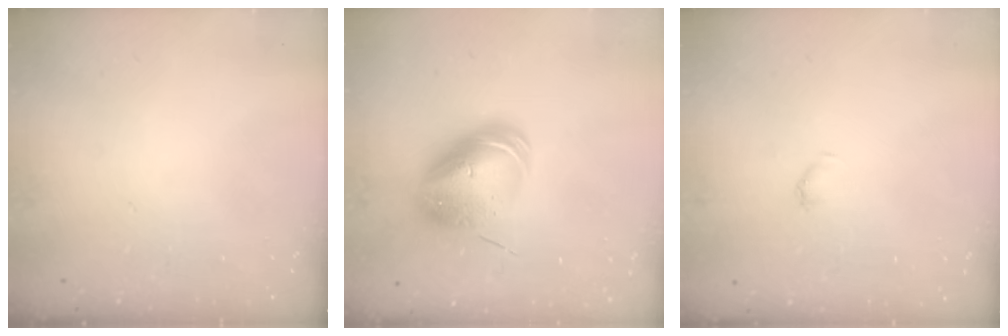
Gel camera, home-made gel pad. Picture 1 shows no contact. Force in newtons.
{"total": 11.5, "press": 11.3, "slide": 2.0}
{"total": 3.4, "press": 3.3, "slide": 0.7}